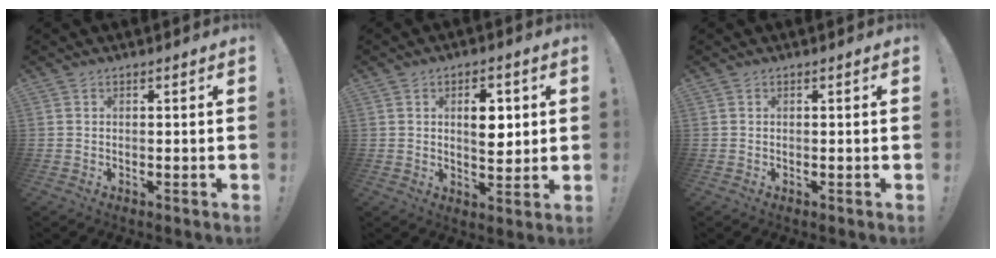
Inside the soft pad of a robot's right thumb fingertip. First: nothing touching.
{"total": 7.0, "force": [1.7, 4.3, 5.2], "torque": [-0.060, -0.005, 0.022]}
{"total": 0.0}